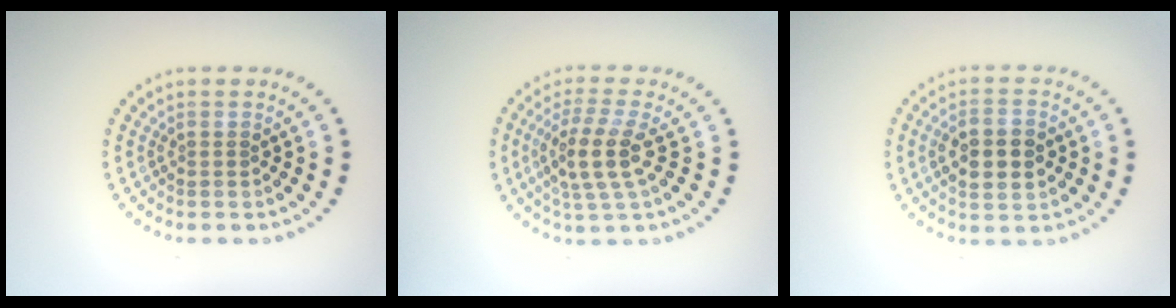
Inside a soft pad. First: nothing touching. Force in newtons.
{"total": 3.9, "press": 3.5, "slide": 1.9}
{"total": 3.9, "press": 3.9, "slide": 0.2}